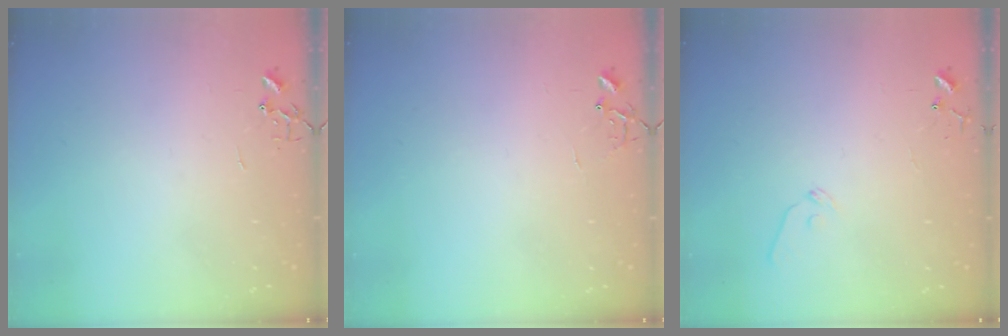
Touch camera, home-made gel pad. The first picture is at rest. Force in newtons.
{"total": 5.8, "press": 5.8, "slide": 0.5}
{"total": 6.9, "press": 6.9, "slide": 0.7}